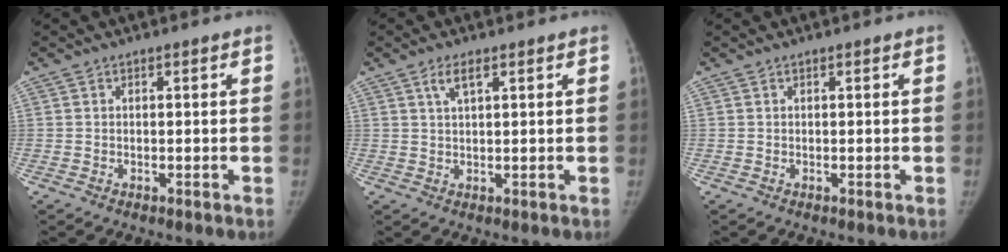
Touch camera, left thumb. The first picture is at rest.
{"total": 2.8, "force": [1.5, 0.9, 2.2], "torque": [-0.045, -0.002, 0.032]}
{"total": 0.0}